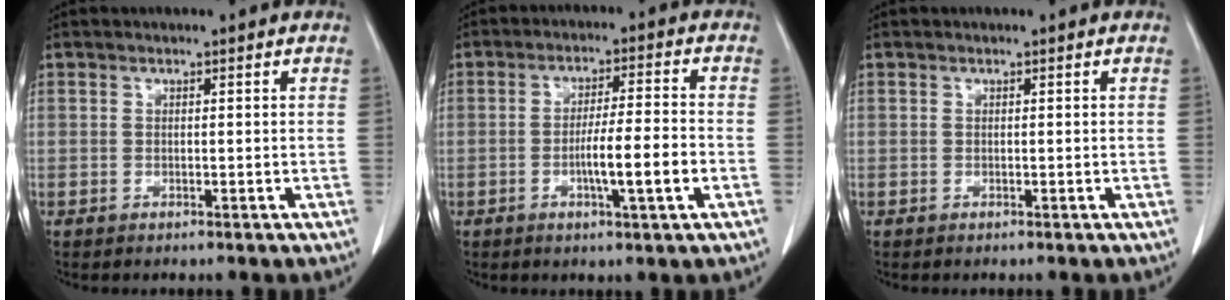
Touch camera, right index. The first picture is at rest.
{"total": 7.7, "force": [-2.3, 0.0, 7.3], "torque": [-0.126, -0.002, -0.040]}
{"total": 0.0}